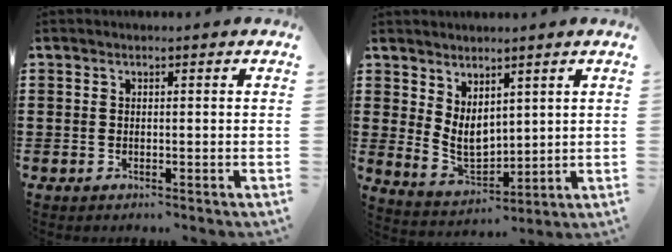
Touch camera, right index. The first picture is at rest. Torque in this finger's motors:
{"motor_torque": [2.14, 0.00, 0.24, 0.12]}